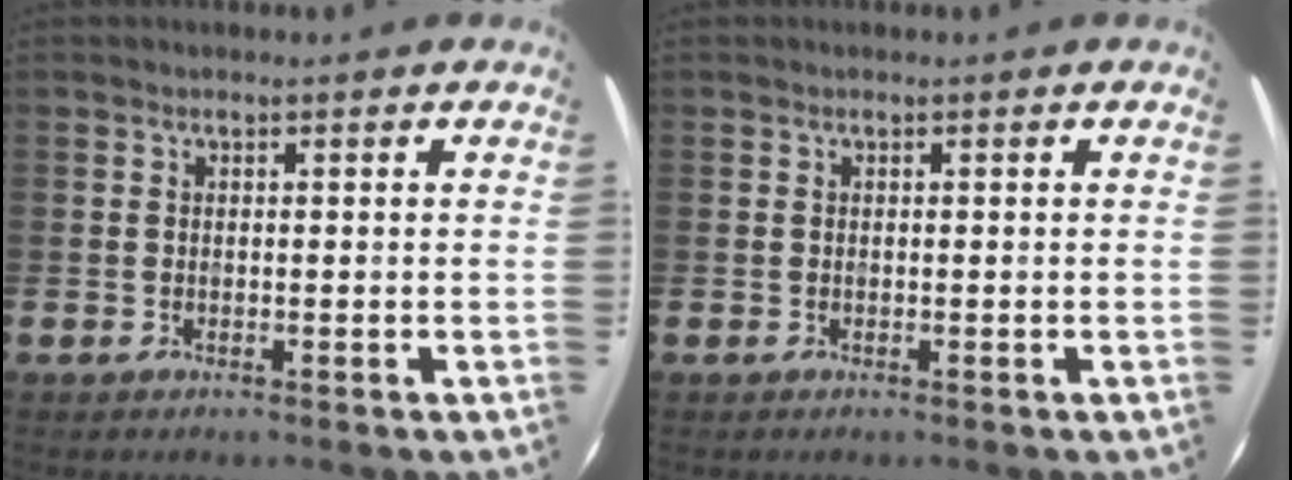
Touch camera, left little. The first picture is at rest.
{"total": 0.0}